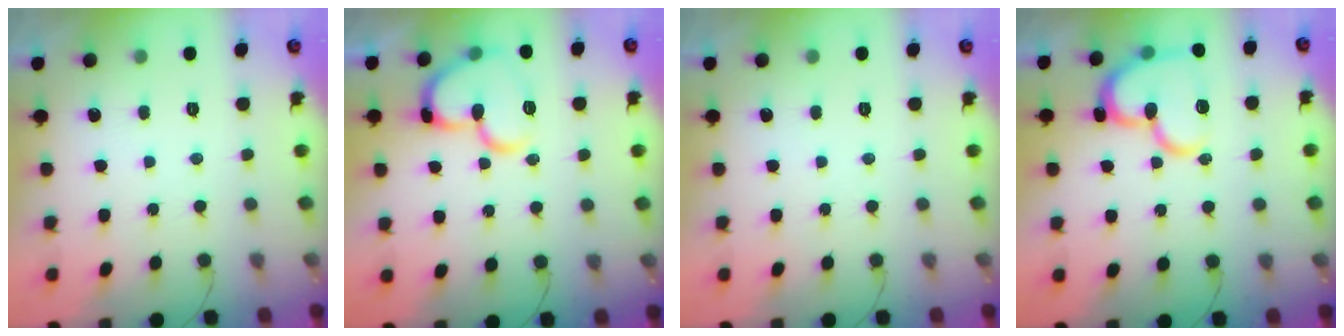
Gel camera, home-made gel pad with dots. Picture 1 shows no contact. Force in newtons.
{"total": 16.1, "press": 16.0, "slide": 1.8}
{"total": 0.0}
{"total": 17.3, "press": 17.2, "slide": 1.7}